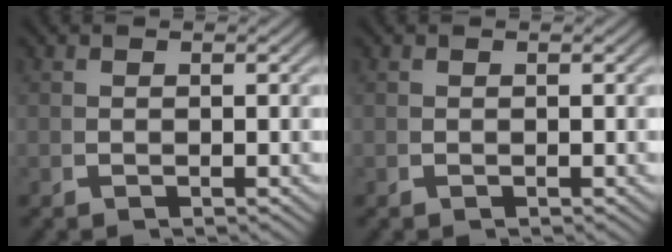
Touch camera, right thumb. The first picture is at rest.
{"total": 0.0}